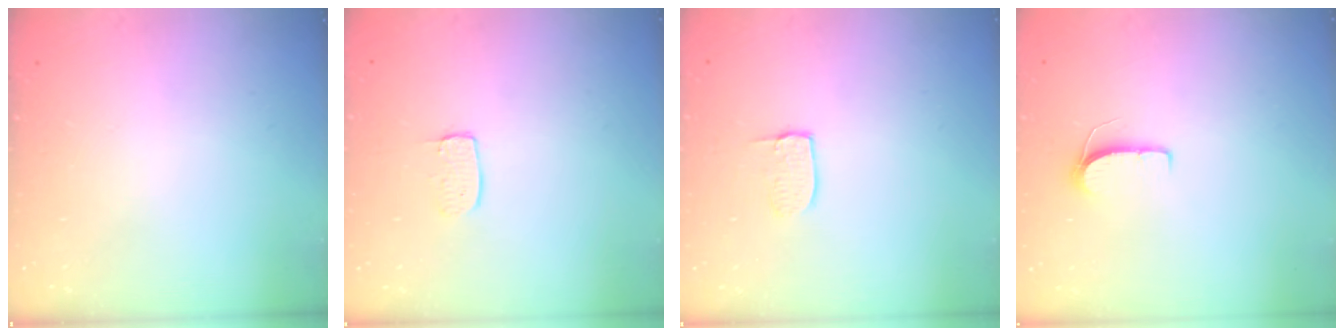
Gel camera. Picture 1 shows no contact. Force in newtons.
{"total": 5.0, "press": 5.0, "slide": 0.3}
{"total": 4.9, "press": 4.8, "slide": 0.4}
{"total": 6.1, "press": 6.1, "slide": 0.5}